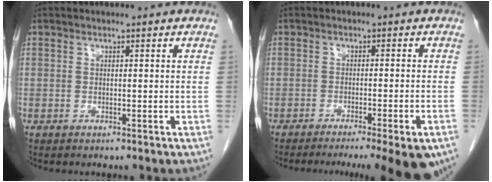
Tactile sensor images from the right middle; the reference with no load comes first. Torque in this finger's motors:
{"motor_torque": [1.10, -1.04, 0.28, 0.09]}